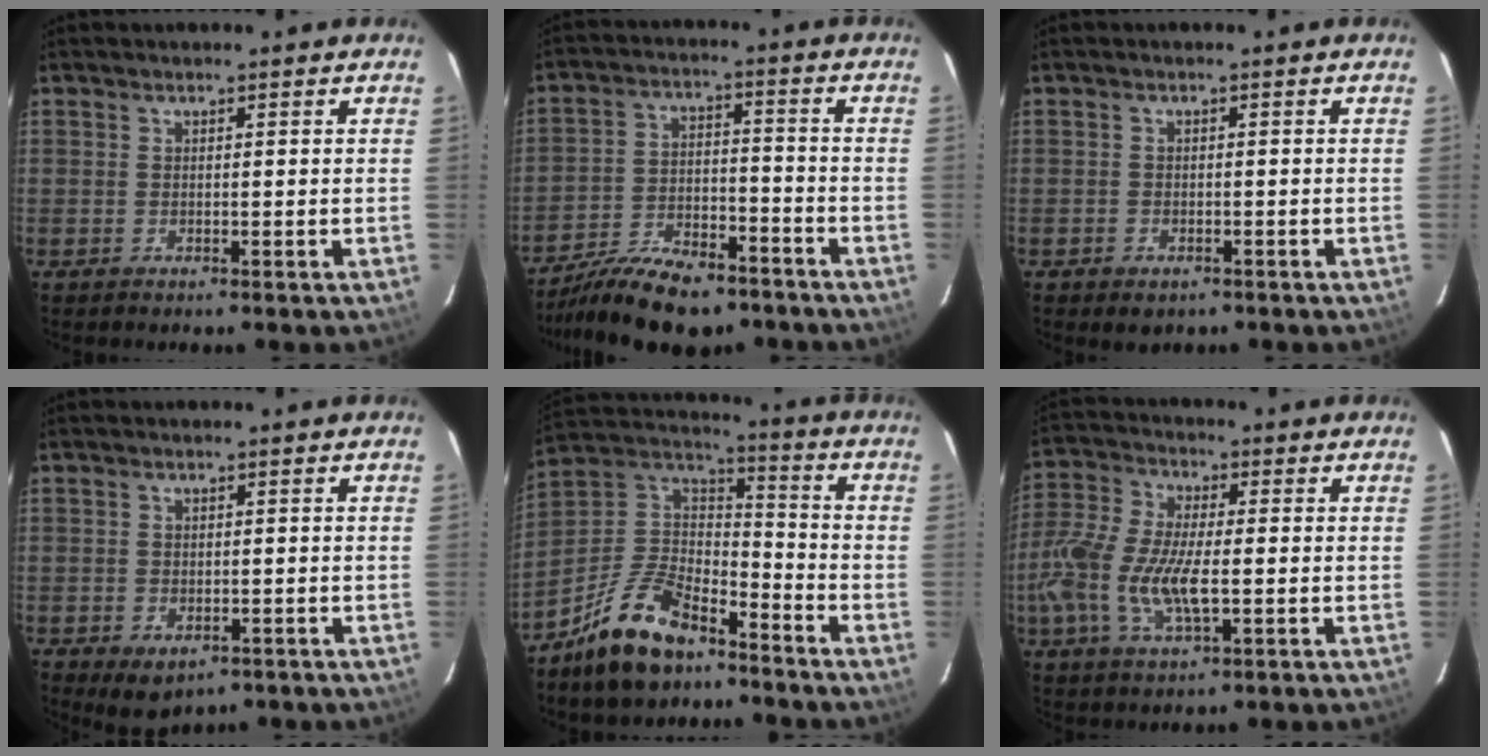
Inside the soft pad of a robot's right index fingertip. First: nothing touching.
{"total": 16.4, "force": [-13.1, 6.1, 7.7], "torque": [-0.161, -0.011, -0.210]}
{"total": 2.8, "force": [-1.6, 2.0, 1.1], "torque": [-0.025, -0.005, -0.020]}
{"total": 5.0, "force": [-2.3, 3.6, 2.6], "torque": [-0.051, -0.012, -0.022]}
{"total": 16.3, "force": [-11.6, 7.2, 9.0], "torque": [-0.198, 0.024, -0.208]}
{"total": 14.0, "force": [-3.0, 5.3, 12.6], "torque": [-0.278, -0.004, -0.062]}